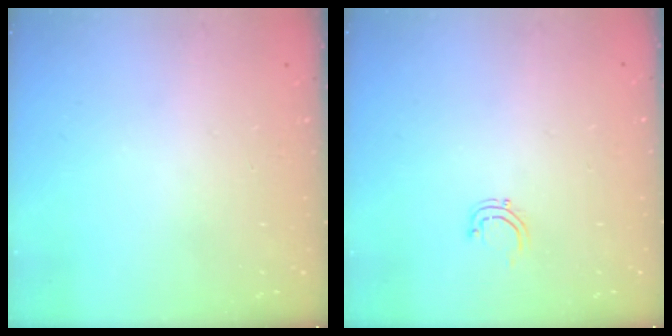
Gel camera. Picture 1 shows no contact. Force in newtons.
{"total": 3.3, "press": 3.3, "slide": 0.3}